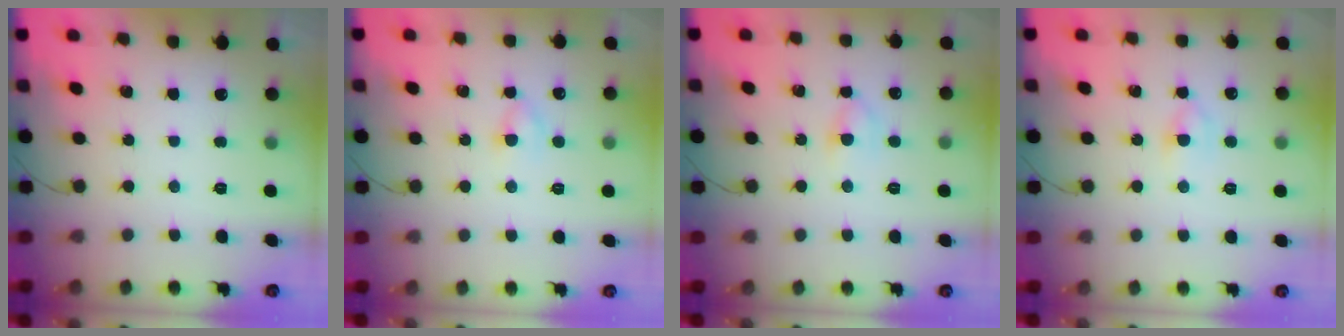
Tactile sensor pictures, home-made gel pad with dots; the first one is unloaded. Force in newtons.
{"total": 2.1, "press": 1.9, "slide": 0.9}
{"total": 4.3, "press": 4.2, "slide": 1.3}
{"total": 3.7, "press": 3.5, "slide": 1.3}